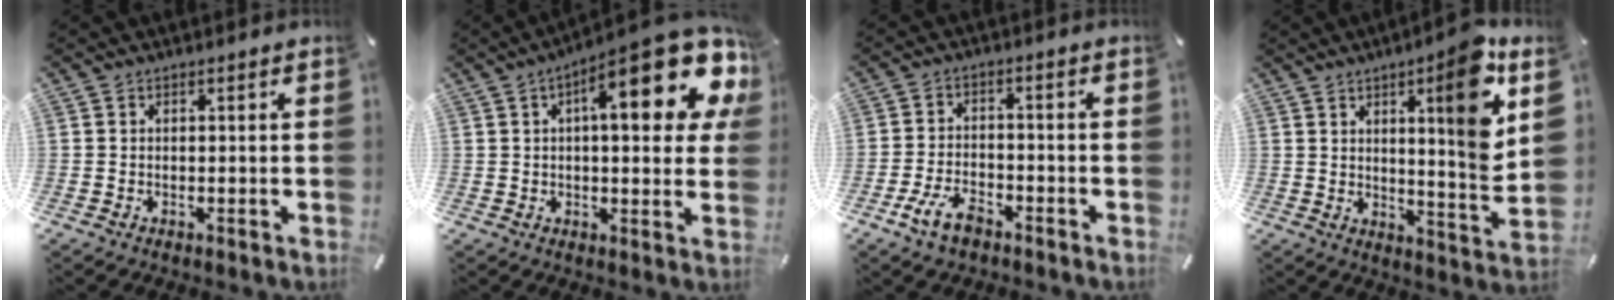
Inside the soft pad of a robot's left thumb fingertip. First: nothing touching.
{"total": 21.6, "force": [8.8, 7.1, 18.4], "torque": [-0.255, -0.046, 0.130]}
{"total": 7.5, "force": [-4.5, 4.0, 4.5], "torque": [-0.098, 0.018, -0.085]}
{"total": 15.1, "force": [6.5, 2.2, 13.5], "torque": [-0.186, -0.045, 0.092]}